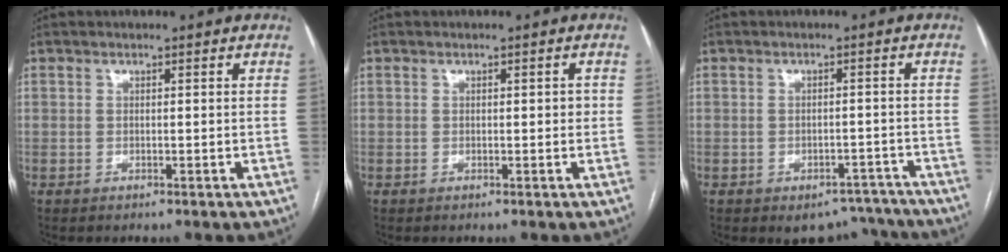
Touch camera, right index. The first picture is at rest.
{"total": 1.1, "force": [0.0, 0.5, 1.0], "torque": [-0.011, 0.004, 0.001]}
{"total": 6.5, "force": [-5.6, 3.3, 0.9], "torque": [0.017, 0.024, -0.066]}